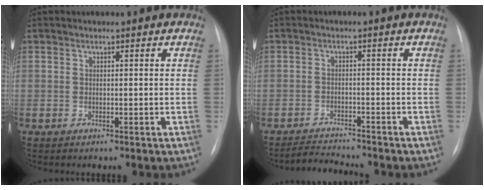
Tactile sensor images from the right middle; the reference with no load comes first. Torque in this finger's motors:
{"motor_torque": [0.21, -0.27, -0.03, -0.01]}